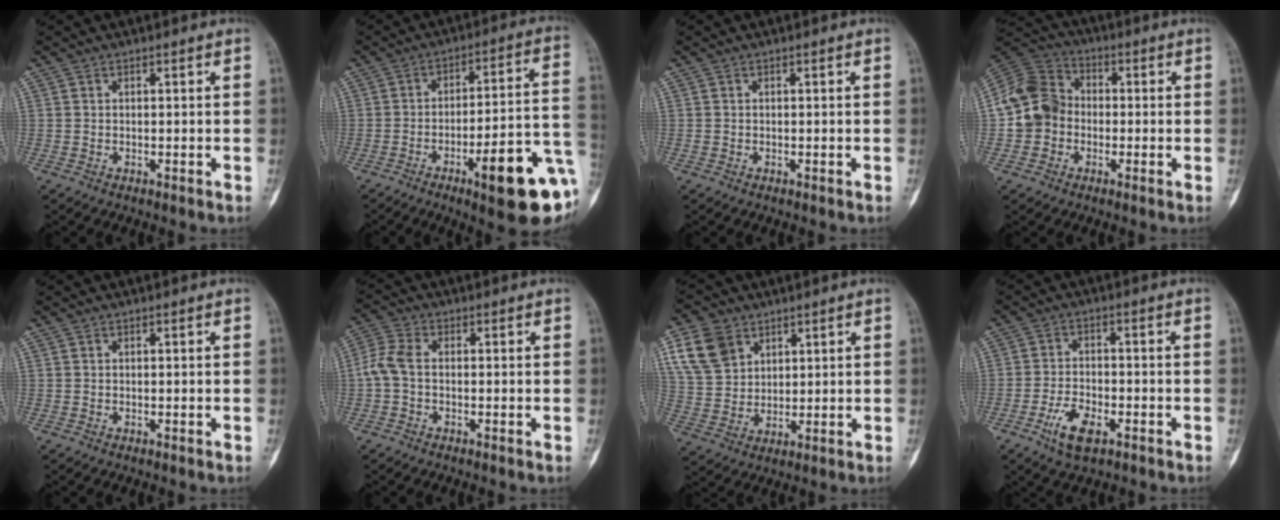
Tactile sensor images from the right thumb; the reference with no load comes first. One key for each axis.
{"total": 18.8, "fx": -7.2, "fy": 4.0, "fz": 17.0, "tx": -0.180, "ty": 0.033, "tz": -0.091}
{"total": 0.0}
{"total": 10.9, "fx": -1.3, "fy": 9.7, "fz": 4.7, "tx": -0.078, "ty": 0.031, "tz": -0.038}
{"total": 0.0}
{"total": 4.6, "fx": -0.5, "fy": 3.2, "fz": 3.3, "tx": -0.084, "ty": 0.011, "tz": -0.022}
{"total": 10.2, "fx": 5.0, "fy": 7.5, "fz": 4.8, "tx": -0.082, "ty": -0.011, "tz": 0.104}
{"total": 6.8, "fx": -3.6, "fy": 3.1, "fz": 4.9, "tx": -0.089, "ty": 0.011, "tz": -0.064}